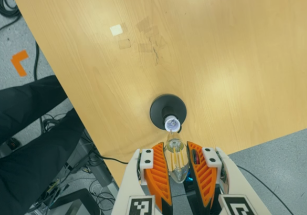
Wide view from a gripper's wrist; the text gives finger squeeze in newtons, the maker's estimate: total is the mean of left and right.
{"total": 12.8, "left": 13.2, "right": 12.4}